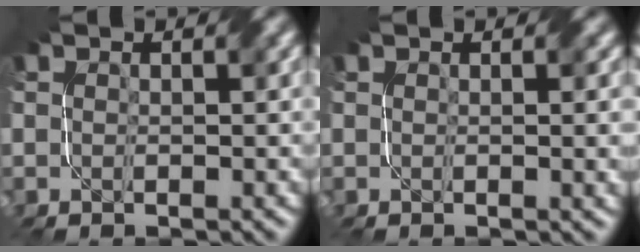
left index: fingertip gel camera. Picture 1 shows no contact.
{"total": 2.0, "force": [0.1, 0.5, 1.9], "torque": [-0.017, 0.004, 0.000]}